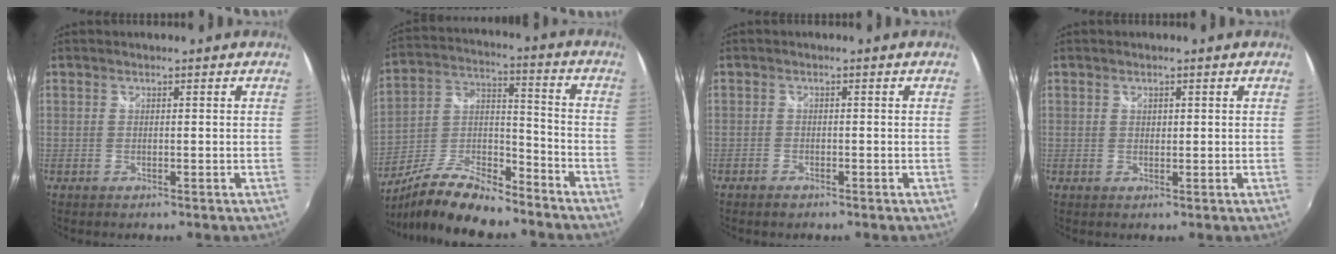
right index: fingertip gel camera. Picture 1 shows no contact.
{"total": 16.3, "force": [-12.4, 4.9, 9.4], "torque": [-0.195, -0.002, -0.220]}
{"total": 1.5, "force": [-1.2, 0.9, 0.4], "torque": [-0.013, -0.002, -0.023]}
{"total": 0.9, "force": [0.4, 0.7, 0.4], "torque": [-0.005, 0.002, 0.006]}